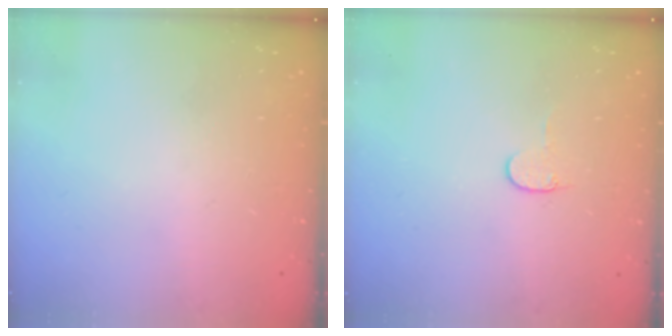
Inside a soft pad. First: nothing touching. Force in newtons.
{"total": 4.0, "press": 4.0, "slide": 0.4}